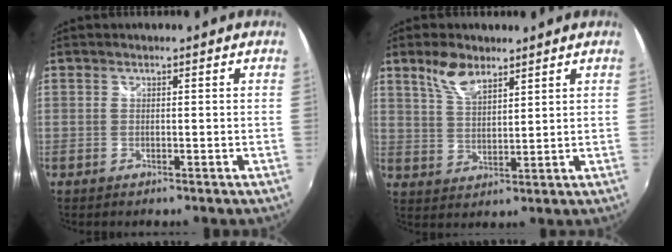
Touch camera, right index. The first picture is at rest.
{"total": 6.5, "force": [4.6, 2.8, 3.7], "torque": [-0.068, 0.006, 0.091]}